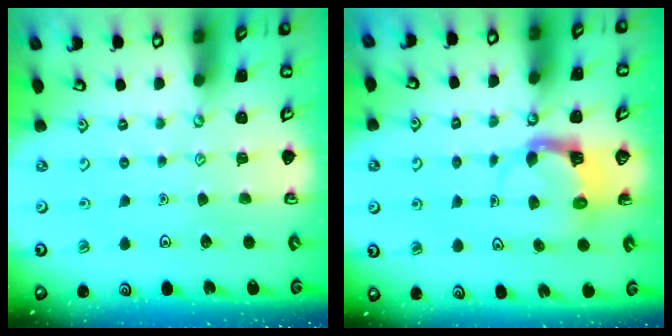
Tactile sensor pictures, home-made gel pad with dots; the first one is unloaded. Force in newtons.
{"total": 4.3, "press": 4.3, "slide": 0.2}